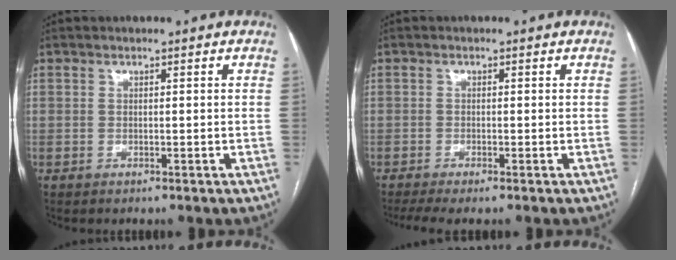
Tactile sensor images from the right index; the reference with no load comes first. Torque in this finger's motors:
{"motor_torque": [0.09, -0.11, 0.07, 0.03]}